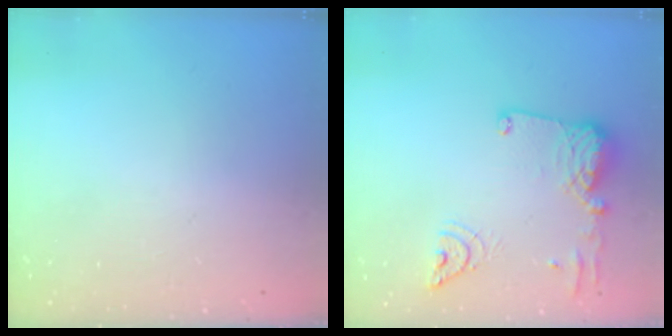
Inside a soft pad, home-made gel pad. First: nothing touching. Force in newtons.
{"total": 15.6, "press": 15.5, "slide": 1.8}